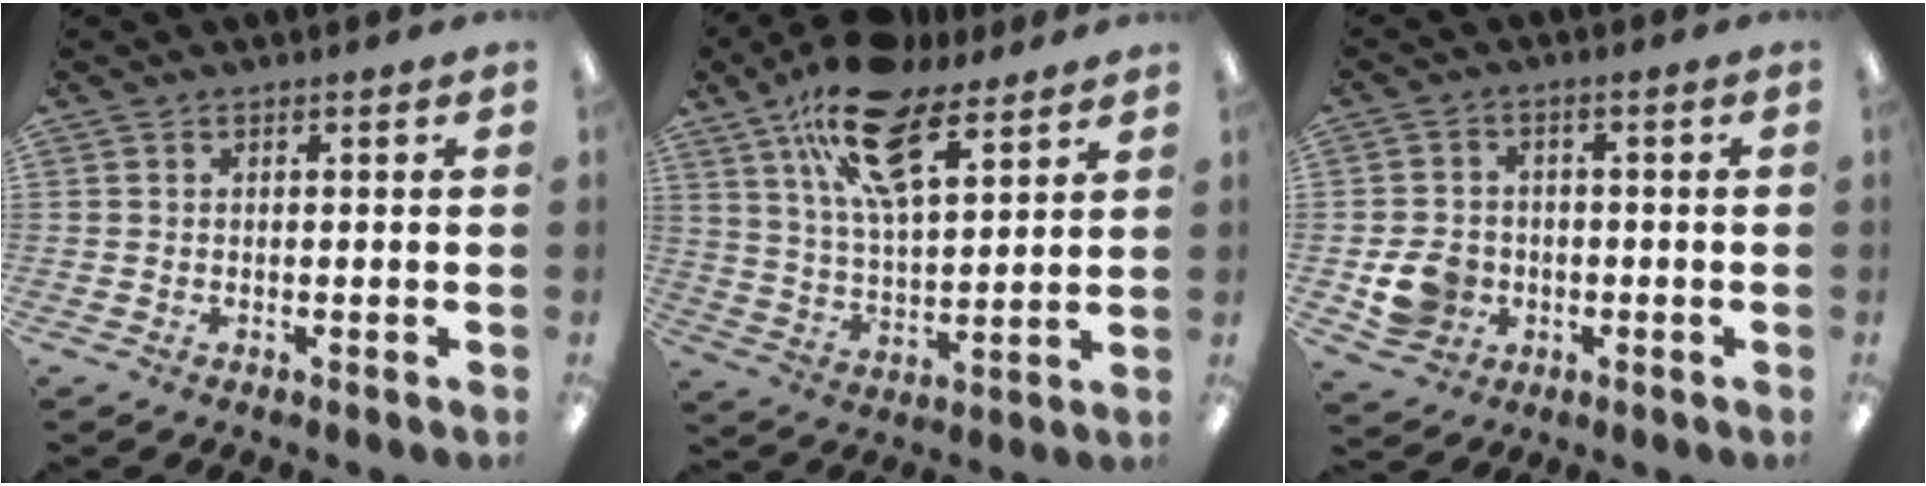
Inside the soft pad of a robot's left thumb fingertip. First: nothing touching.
{"total": 18.0, "force": [11.0, 7.5, 12.2], "torque": [-0.210, -0.040, 0.192]}
{"total": 7.7, "force": [-2.1, 6.7, 3.2], "torque": [-0.058, 0.014, -0.034]}